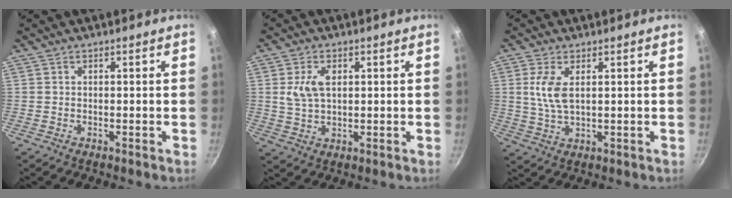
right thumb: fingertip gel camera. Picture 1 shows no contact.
{"total": 5.8, "force": [1.2, 3.6, 4.5], "torque": [-0.078, 0.000, 0.023]}
{"total": 5.7, "force": [1.3, 2.5, 5.0], "torque": [-0.104, -0.003, 0.027]}